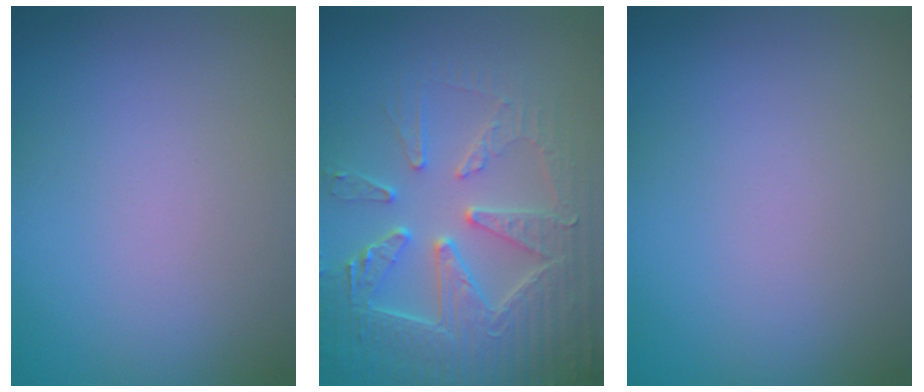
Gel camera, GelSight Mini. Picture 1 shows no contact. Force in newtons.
{"total": 6.7, "press": 5.6, "slide": 3.7}
{"total": 0.0}